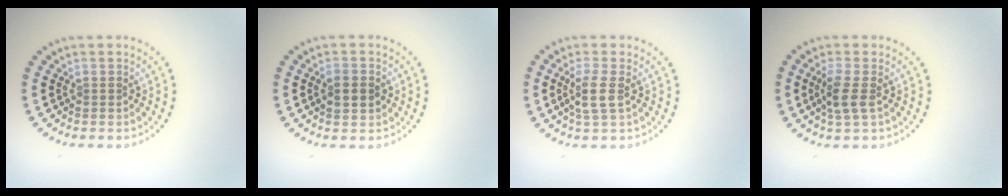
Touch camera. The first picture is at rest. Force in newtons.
{"total": 2.7, "press": 2.7, "slide": 0.1}
{"total": 2.3, "press": 2.0, "slide": 1.1}
{"total": 2.4, "press": 2.1, "slide": 1.0}